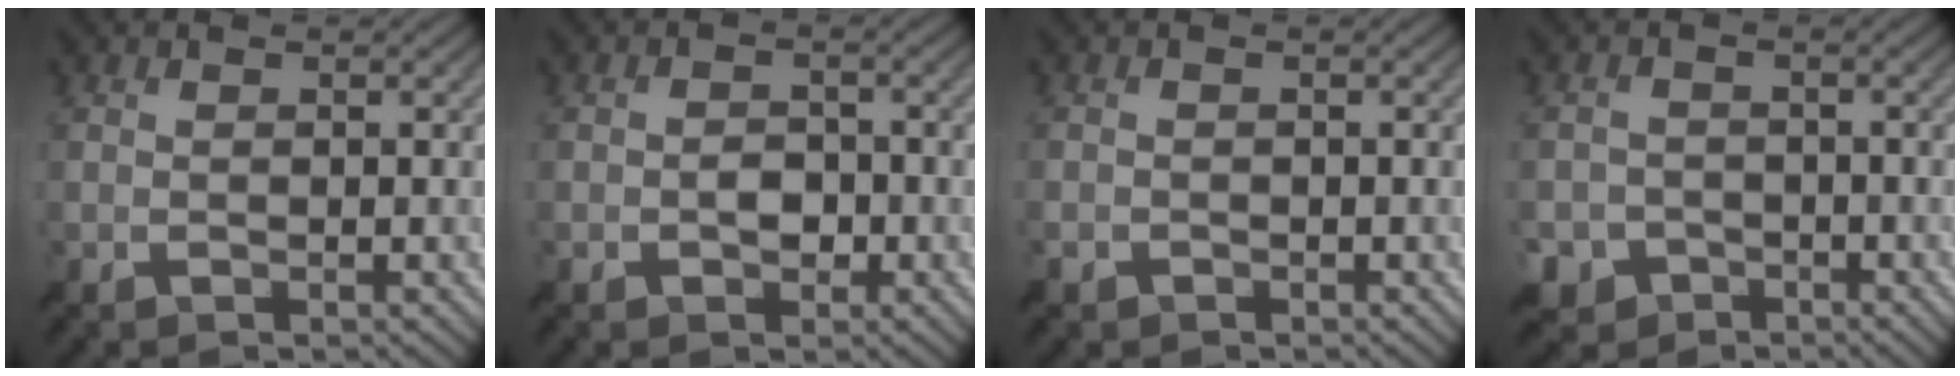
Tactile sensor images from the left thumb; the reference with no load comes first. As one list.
[{"total": 2.2, "force": [-0.8, 1.7, 1.3], "torque": [-0.023, -0.001, -0.017]}, {"total": 1.3, "force": [-0.9, 0.8, 0.3], "torque": [-0.008, -0.003, -0.023]}, {"total": 4.2, "force": [-2.6, 3.2, 0.7], "torque": [-0.009, 0.000, -0.054]}]